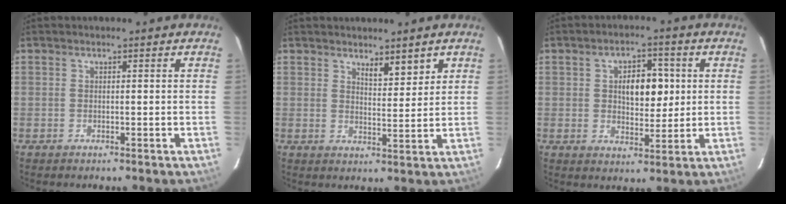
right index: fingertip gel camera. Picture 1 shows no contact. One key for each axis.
{"total": 3.6, "fx": 2.7, "fy": 0.9, "fz": 2.2, "tx": -0.036, "ty": -0.010, "tz": 0.048}
{"total": 7.2, "fx": 1.4, "fy": 3.6, "fz": 6.1, "tx": -0.095, "ty": 0.011, "tz": 0.027}